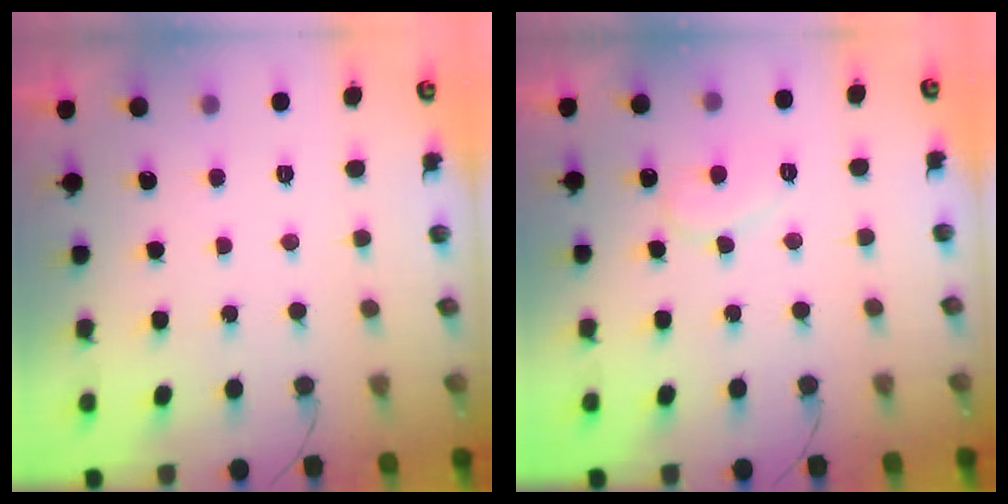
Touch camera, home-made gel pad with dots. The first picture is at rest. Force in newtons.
{"total": 8.0, "press": 7.9, "slide": 0.7}